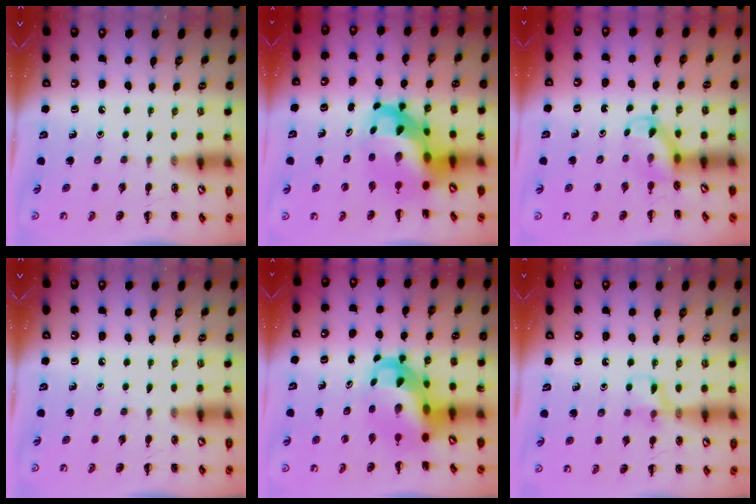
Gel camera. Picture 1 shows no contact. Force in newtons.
{"total": 11.8, "press": 11.3, "slide": 3.2}
{"total": 3.8, "press": 3.5, "slide": 1.4}
{"total": 0.0}
{"total": 8.6, "press": 8.3, "slide": 2.3}
{"total": 8.0, "press": 7.9, "slide": 1.1}